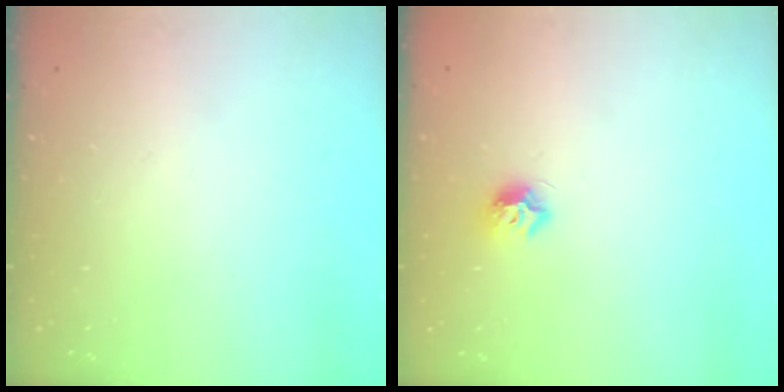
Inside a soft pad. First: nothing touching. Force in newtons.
{"total": 8.2, "press": 8.2, "slide": 0.7}